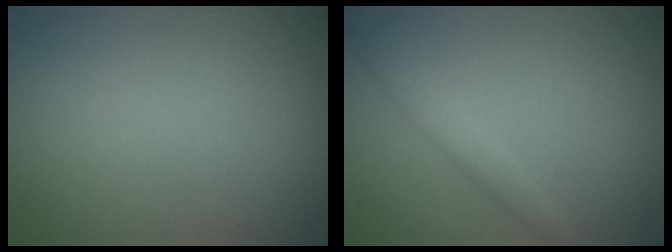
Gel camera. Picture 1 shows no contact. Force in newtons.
{"total": 1.9, "press": 1.9, "slide": 0.1}